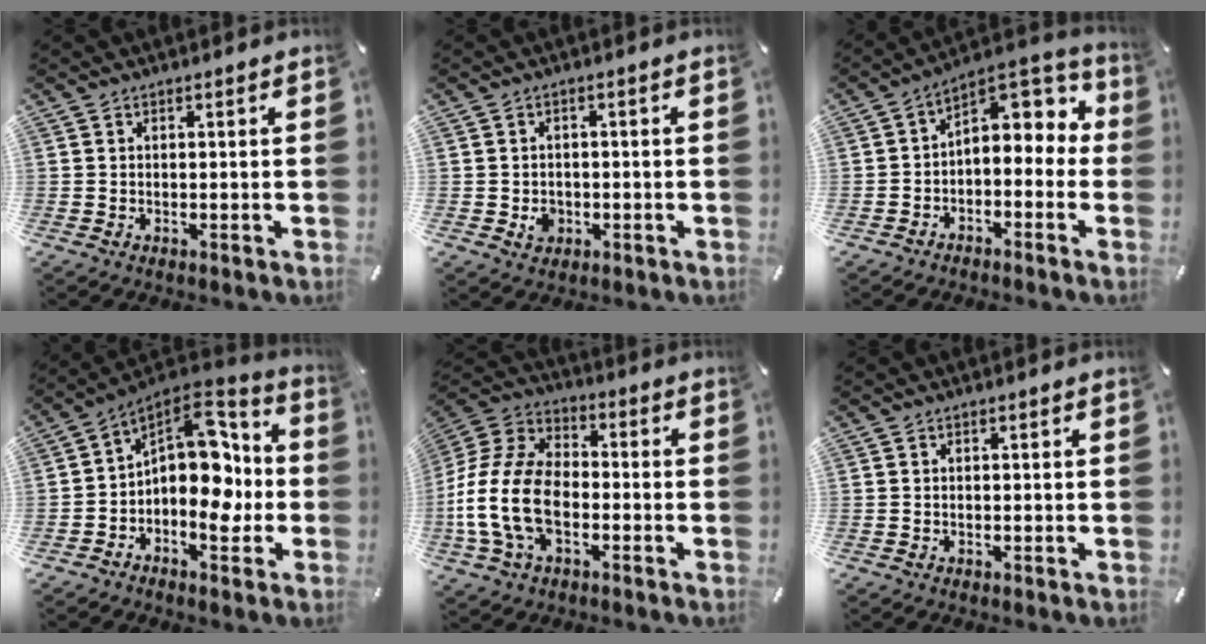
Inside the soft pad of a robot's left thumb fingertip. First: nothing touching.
{"total": 3.4, "force": [-0.8, 2.9, 1.5], "torque": [-0.018, 0.002, -0.015]}
{"total": 7.3, "force": [1.7, 5.2, 4.8], "torque": [-0.058, -0.027, 0.027]}
{"total": 15.3, "force": [-0.4, 10.0, 11.5], "torque": [-0.157, -0.016, -0.008]}
{"total": 16.9, "force": [-4.9, 11.2, 11.6], "torque": [-0.258, 0.024, -0.088]}
{"total": 0.0}